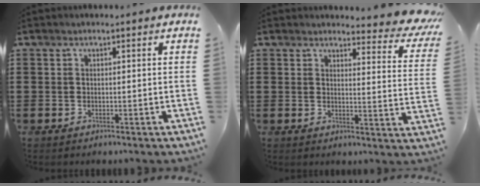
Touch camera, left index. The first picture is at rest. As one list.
[{"total": 4.5, "force": [4.1, 0.3, 1.9], "torque": [-0.037, -0.025, 0.068]}]